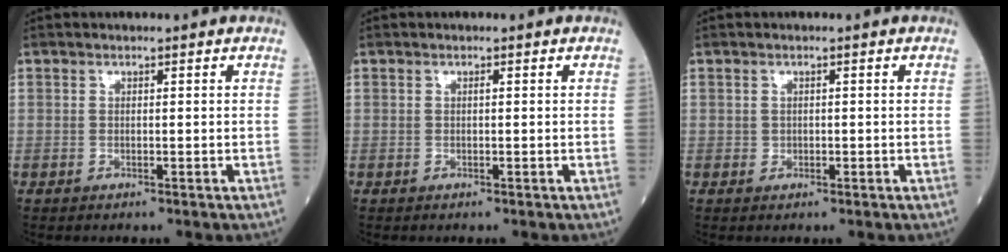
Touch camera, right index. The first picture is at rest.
{"total": 0.0}
{"total": 0.6, "force": [0.2, 0.6, 0.1], "torque": [0.000, 0.001, 0.006]}